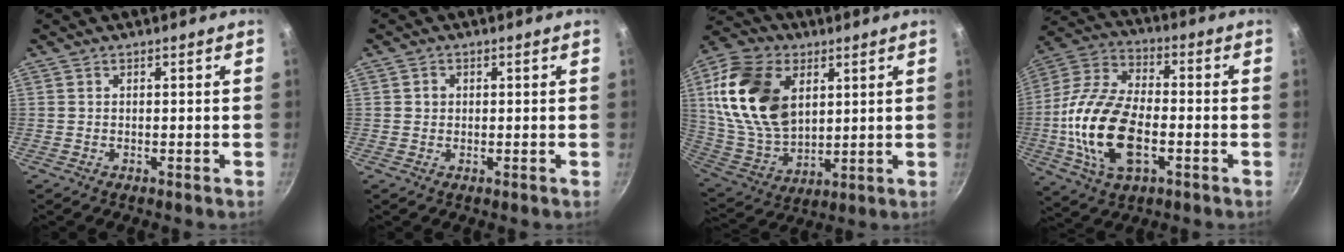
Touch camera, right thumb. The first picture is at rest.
{"total": 1.5, "force": [0.2, 1.4, 0.6], "torque": [-0.005, 0.004, 0.001]}
{"total": 21.2, "force": [5.9, 14.0, 14.8], "torque": [-0.259, -0.014, 0.117]}
{"total": 19.9, "force": [-4.0, 10.8, 16.2], "torque": [-0.311, 0.025, -0.084]}